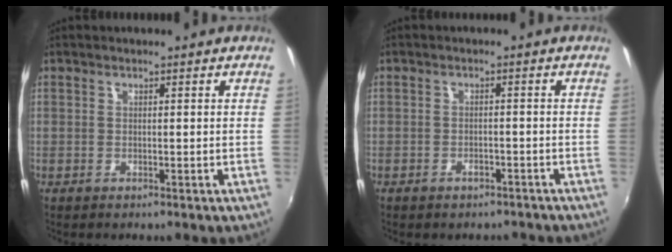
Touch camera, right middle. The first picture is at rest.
{"total": 3.6, "force": [-3.0, 1.6, 1.1], "torque": [-0.022, -0.003, -0.035]}